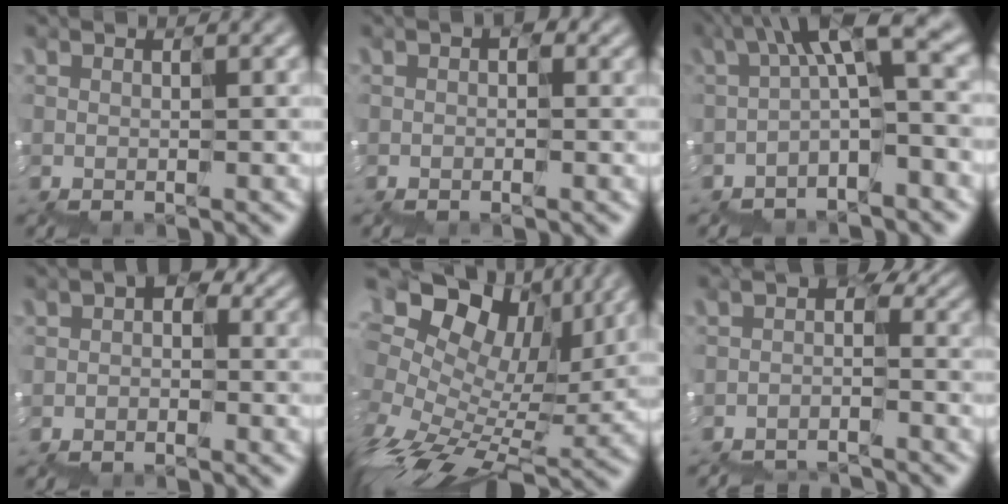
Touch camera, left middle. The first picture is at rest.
{"total": 1.3, "force": [0.3, 0.9, 1.0], "torque": [-0.018, 0.004, 0.004]}
{"total": 6.5, "force": [-0.1, 1.7, 6.3], "torque": [-0.108, 0.033, -0.012]}
{"total": 2.7, "force": [-0.3, 2.1, 1.8], "torque": [-0.026, 0.012, -0.008]}
{"total": 12.2, "force": [4.4, 7.8, 8.3], "torque": [-0.176, 0.027, 0.088]}
{"total": 4.1, "force": [-3.1, 1.9, 2.0], "torque": [-0.034, -0.006, -0.042]}